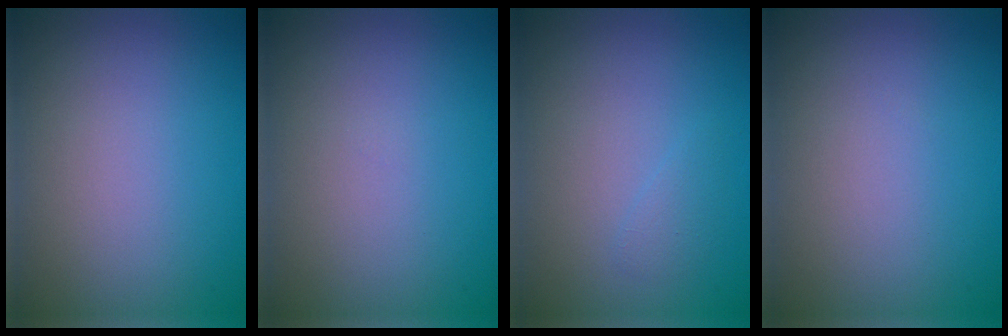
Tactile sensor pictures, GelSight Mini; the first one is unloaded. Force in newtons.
{"total": 0.0}
{"total": 0.9, "press": 0.9, "slide": 0.1}
{"total": 0.0}